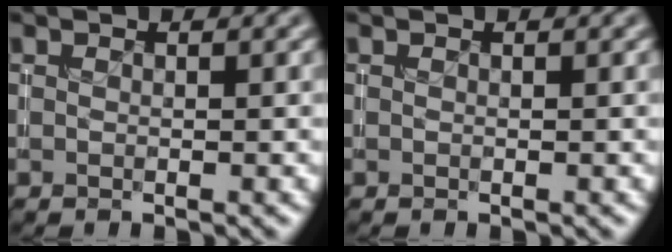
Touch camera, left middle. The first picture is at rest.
{"total": 0.0}